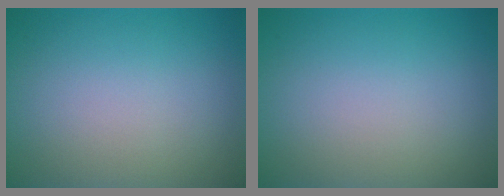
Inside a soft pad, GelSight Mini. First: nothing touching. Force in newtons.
{"total": 0.0}